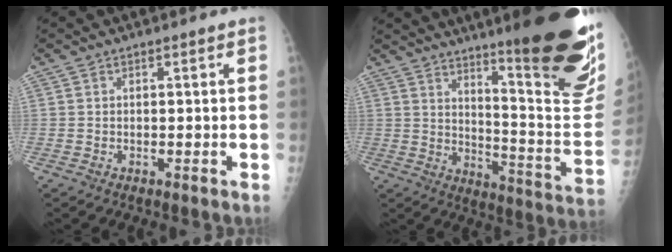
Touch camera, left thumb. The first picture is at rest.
{"total": 27.3, "force": [16.6, 4.4, 21.2], "torque": [-0.238, -0.095, 0.236]}